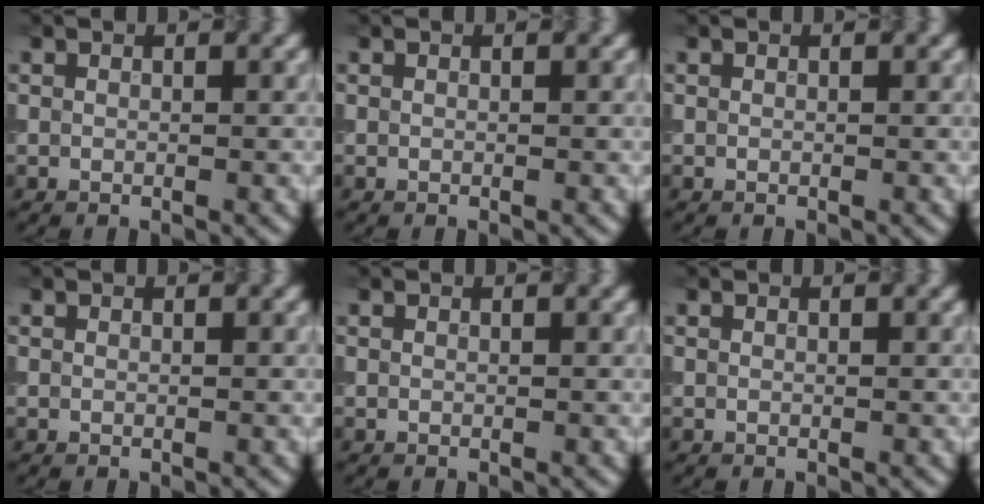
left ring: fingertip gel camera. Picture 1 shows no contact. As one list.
[{"total": 0.0}, {"total": 0.0}, {"total": 0.0}, {"total": 0.0}, {"total": 0.0}]